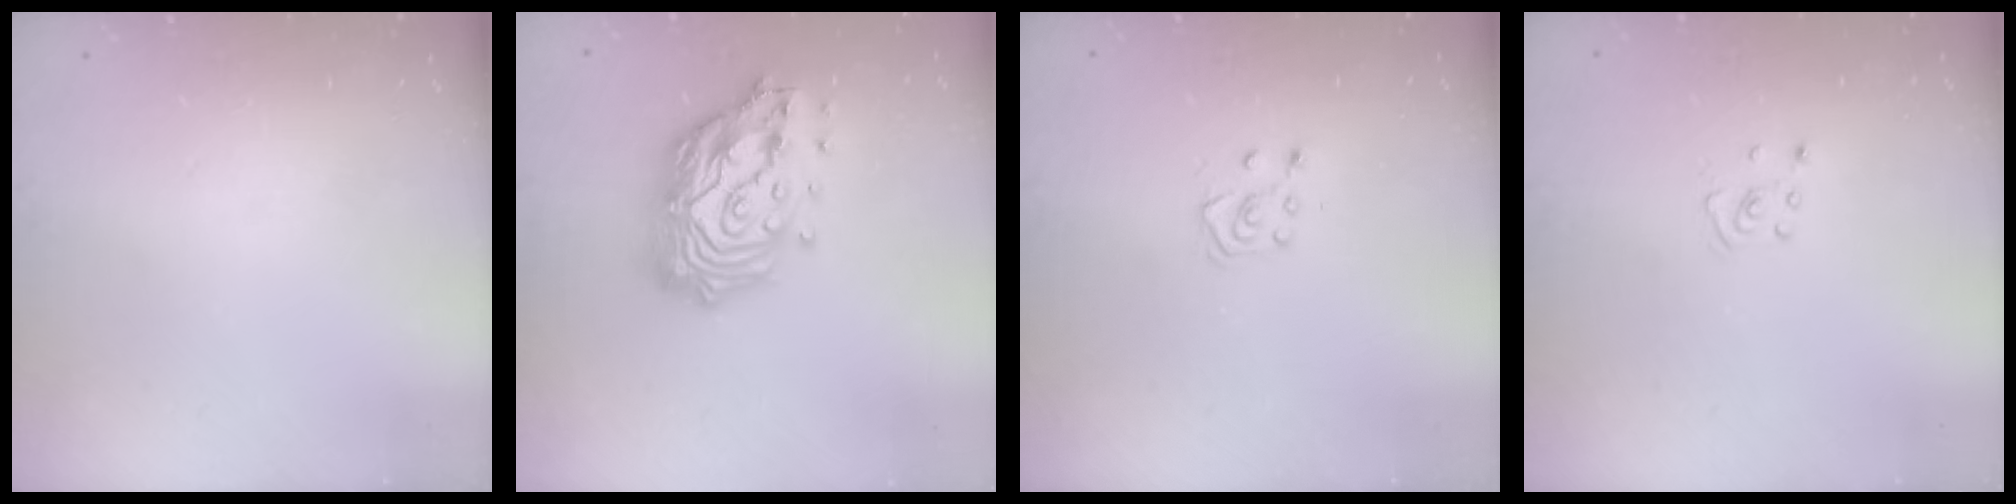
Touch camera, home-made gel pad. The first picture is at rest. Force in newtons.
{"total": 19.3, "press": 19.2, "slide": 2.1}
{"total": 4.8, "press": 4.8, "slide": 0.5}
{"total": 3.2, "press": 3.2, "slide": 0.2}